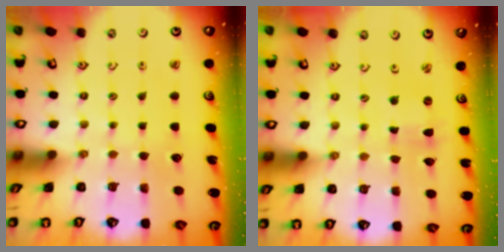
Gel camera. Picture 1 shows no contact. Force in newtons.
{"total": 0.0}